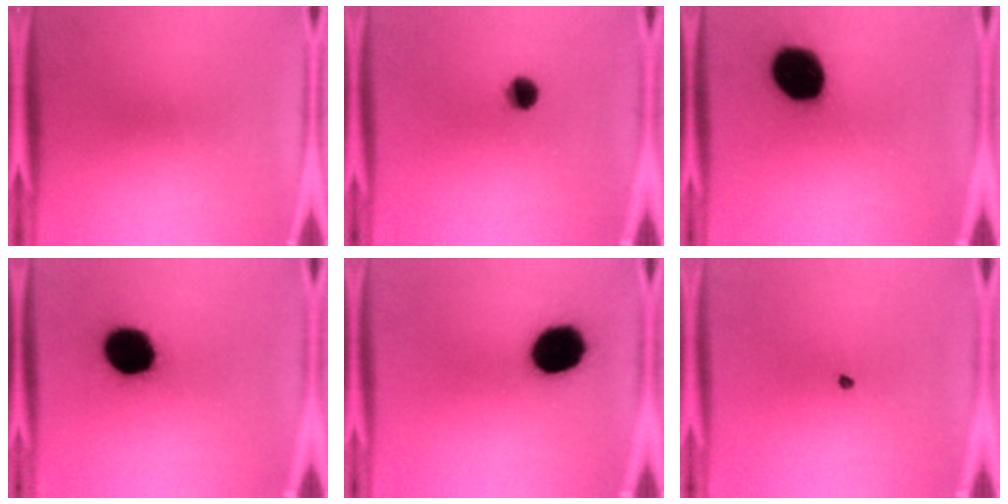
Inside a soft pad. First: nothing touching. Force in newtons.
{"total": 4.8}
{"total": 18.6}
{"total": 19.1}
{"total": 16.2}
{"total": 0.7}